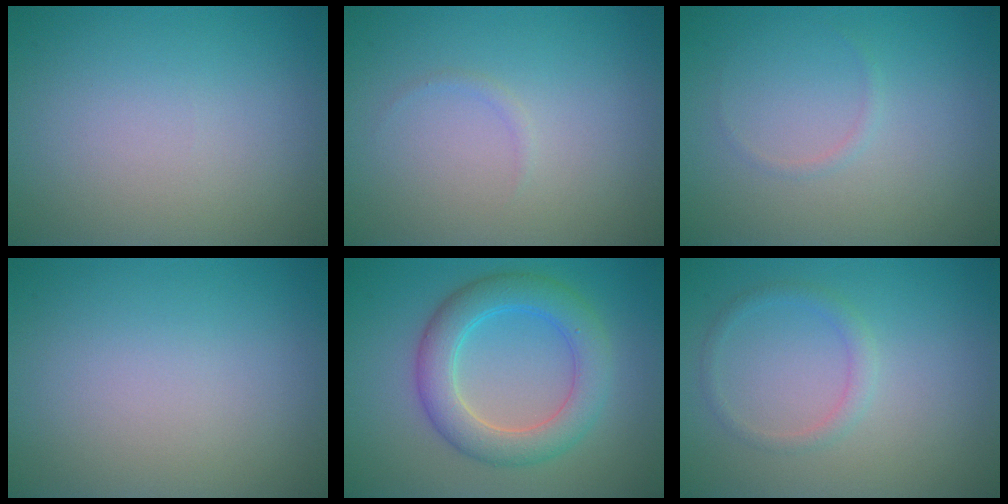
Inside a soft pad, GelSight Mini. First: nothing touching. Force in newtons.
{"total": 0.5, "press": 0.5, "slide": 0.0}
{"total": 0.5, "press": 0.5, "slide": 0.1}
{"total": 0.0}
{"total": 4.2, "press": 4.2, "slide": 0.3}
{"total": 1.4, "press": 1.4, "slide": 0.1}